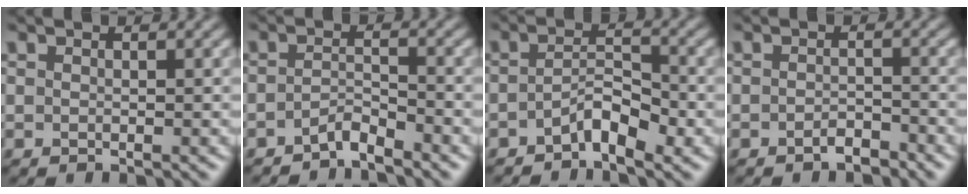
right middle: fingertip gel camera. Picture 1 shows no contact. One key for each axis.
{"total": 1.9, "fx": -1.8, "fy": 0.2, "fz": 0.8, "tx": -0.015, "ty": 0.008, "tz": -0.037}
{"total": 3.0, "fx": -1.8, "fy": 1.0, "fz": 2.2, "tx": -0.037, "ty": 0.011, "tz": -0.035}
{"total": 1.4, "fx": -1.1, "fy": 0.5, "fz": 0.7, "tx": -0.012, "ty": 0.005, "tz": -0.023}